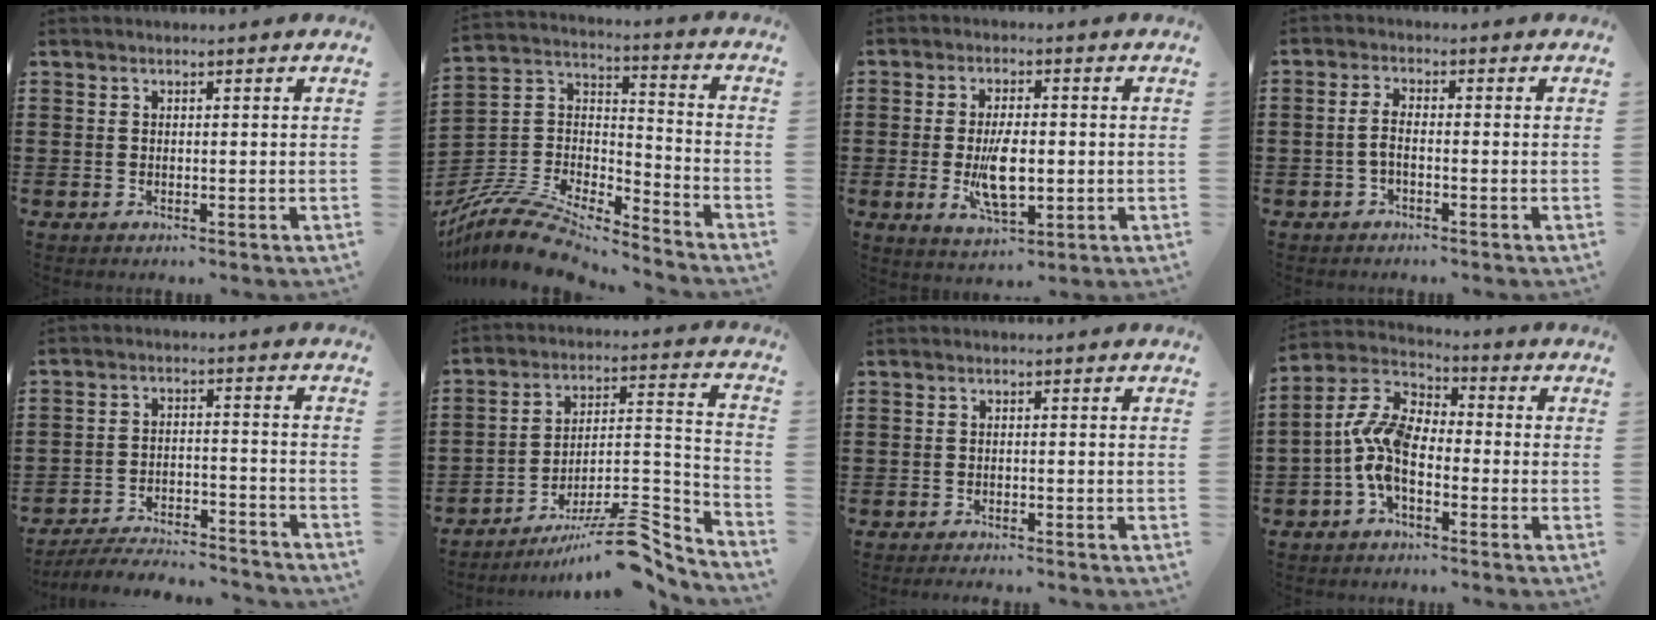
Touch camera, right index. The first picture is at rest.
{"total": 10.6, "force": [-9.4, 2.7, 4.1], "torque": [-0.096, 0.012, -0.193]}
{"total": 7.4, "force": [-1.0, 3.0, 6.7], "torque": [-0.145, -0.010, -0.019]}
{"total": 2.4, "force": [-0.8, 0.6, 2.2], "torque": [-0.048, -0.004, -0.016]}
{"total": 5.2, "force": [-5.1, 0.4, 1.1], "torque": [-0.027, 0.003, -0.104]}
{"total": 11.7, "force": [-8.4, 2.6, 7.7], "torque": [-0.115, 0.026, -0.151]}
{"total": 0.9, "force": [-0.9, 0.0, 0.1], "torque": [-0.004, 0.000, -0.019]}
{"total": 8.6, "force": [-1.7, 4.3, 7.3], "torque": [-0.191, -0.014, -0.042]}